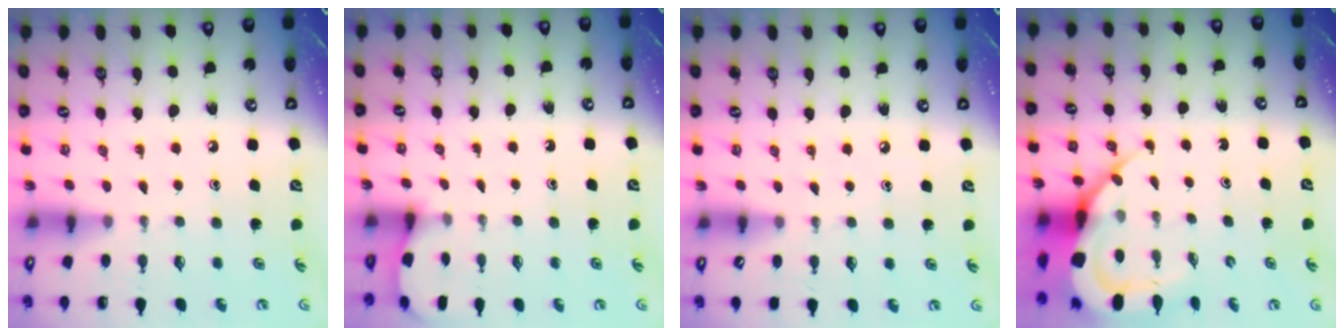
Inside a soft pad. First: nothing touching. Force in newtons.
{"total": 2.8, "press": 2.8, "slide": 0.1}
{"total": 2.3, "press": 2.3, "slide": 0.4}
{"total": 9.7, "press": 9.6, "slide": 1.2}